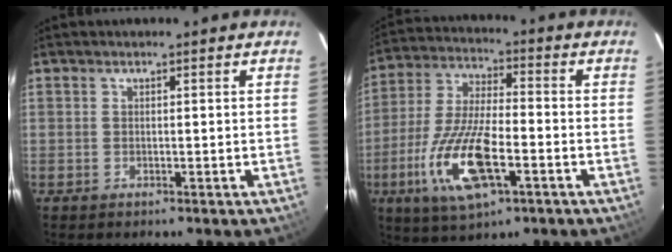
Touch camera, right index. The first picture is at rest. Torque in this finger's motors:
{"motor_torque": [2.05, -0.09, 0.99, 0.21]}